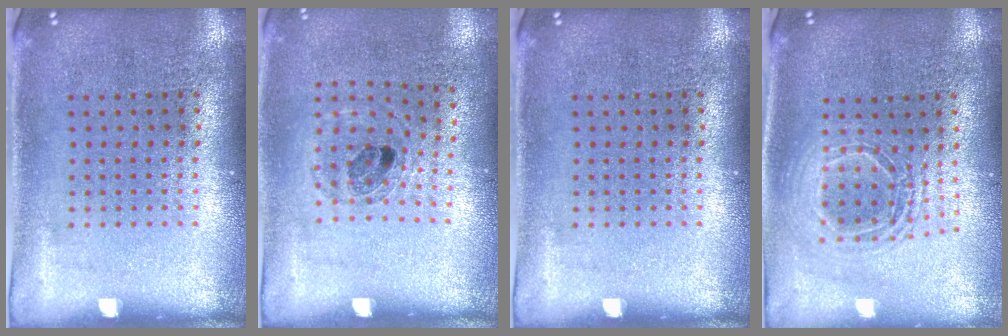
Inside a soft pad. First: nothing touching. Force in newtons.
{"total": 0.8, "press": 0.8, "slide": 0.3}
{"total": 0.0}
{"total": 1.7, "press": 1.4, "slide": 0.9}